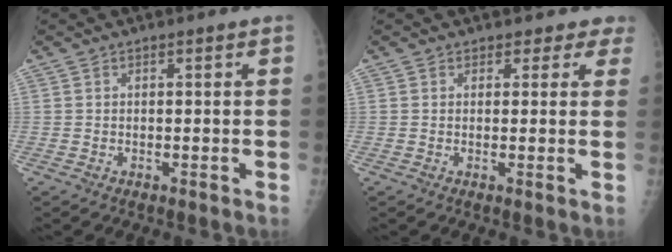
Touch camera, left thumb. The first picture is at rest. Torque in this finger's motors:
{"motor_torque": [-0.02, 0.10, -0.12, 0.03, 0.00]}